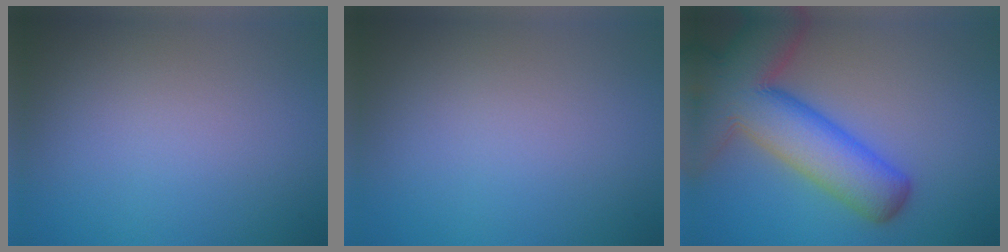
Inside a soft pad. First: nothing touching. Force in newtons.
{"total": 0.0}
{"total": 11.7, "press": 11.7, "slide": 0.6}